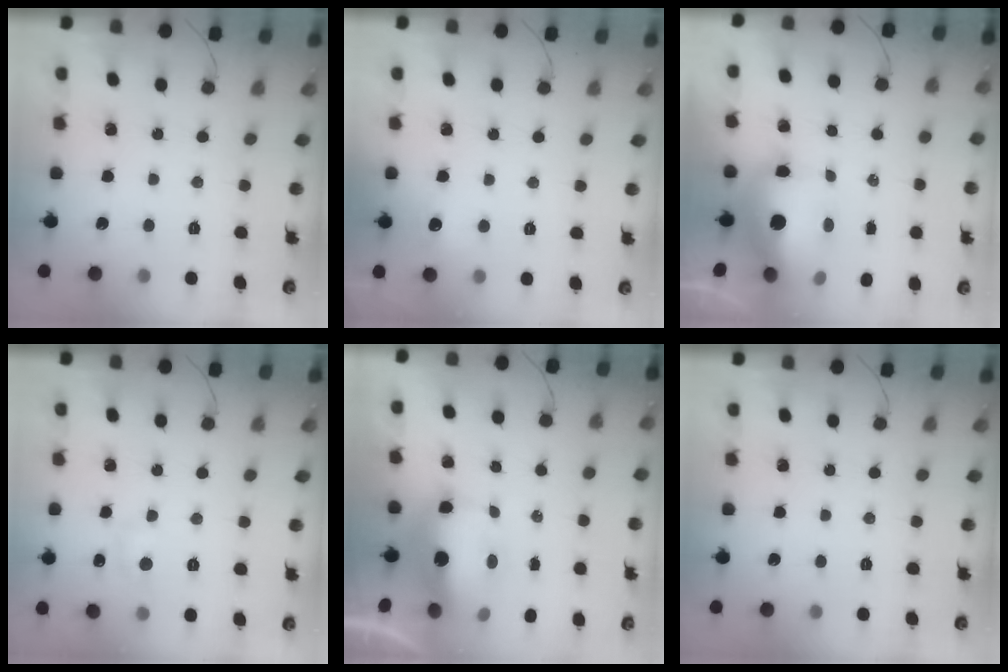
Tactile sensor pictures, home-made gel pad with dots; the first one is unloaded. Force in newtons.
{"total": 4.5, "press": 4.3, "slide": 1.3}
{"total": 13.7, "press": 13.3, "slide": 3.3}
{"total": 4.7, "press": 4.4, "slide": 1.5}
{"total": 12.4, "press": 12.4, "slide": 1.3}
{"total": 0.0}